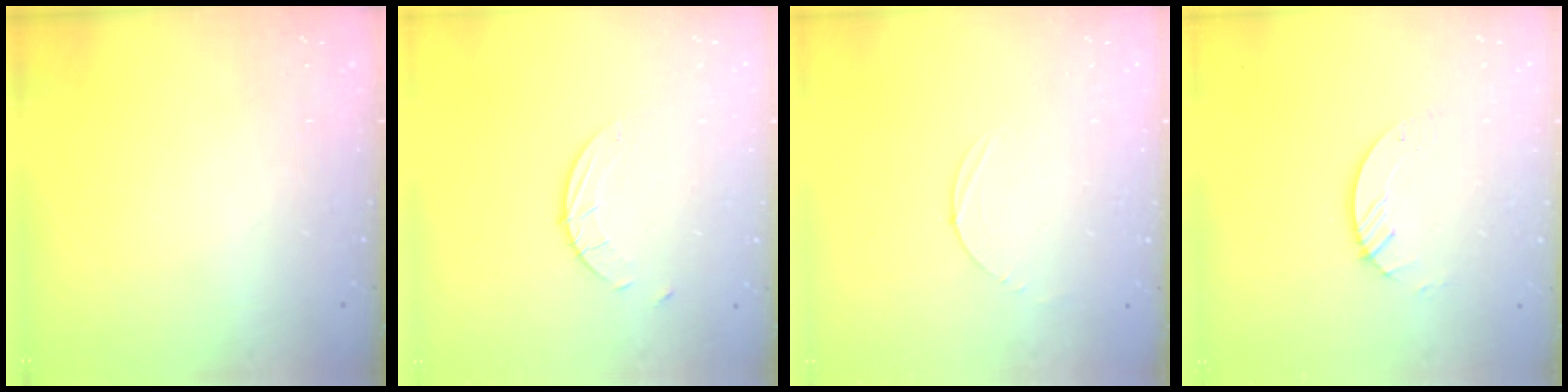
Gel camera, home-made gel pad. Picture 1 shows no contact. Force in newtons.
{"total": 2.6, "press": 2.6, "slide": 0.2}
{"total": 3.0, "press": 3.0, "slide": 0.3}
{"total": 2.8, "press": 2.8, "slide": 0.3}